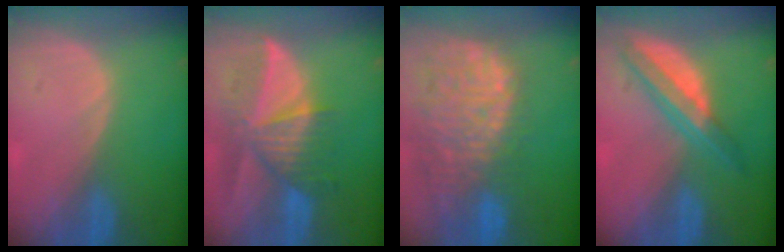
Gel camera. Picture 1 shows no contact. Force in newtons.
{"total": 9.1, "press": 8.3, "slide": 3.8}
{"total": 14.2, "press": 11.8, "slide": 7.9}
{"total": 6.8, "press": 5.8, "slide": 3.6}